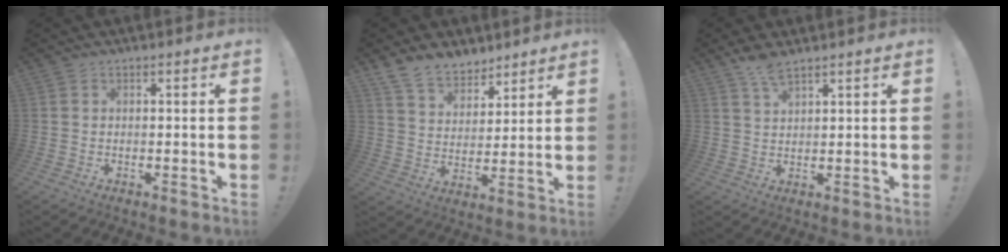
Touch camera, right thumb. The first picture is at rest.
{"total": 11.3, "force": [9.0, 6.2, 3.0], "torque": [-0.063, -0.065, 0.178]}
{"total": 5.2, "force": [4.0, 1.4, 3.0], "torque": [-0.052, -0.021, 0.071]}